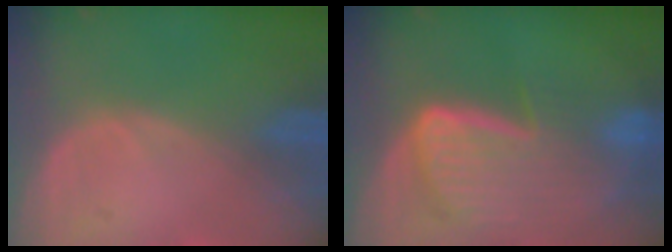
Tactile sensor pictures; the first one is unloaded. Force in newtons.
{"total": 9.3, "press": 8.1, "slide": 4.6}